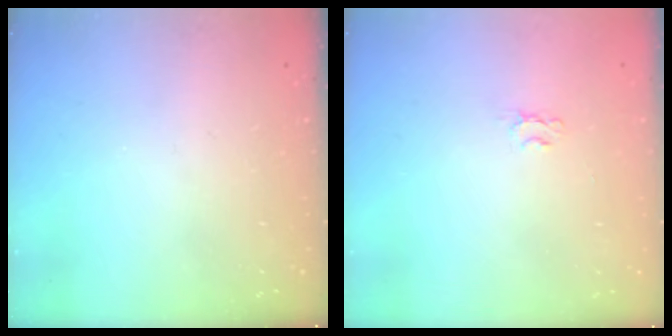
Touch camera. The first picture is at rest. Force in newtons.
{"total": 2.0, "press": 2.0, "slide": 0.3}